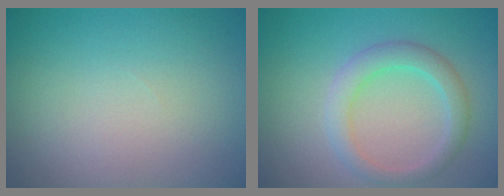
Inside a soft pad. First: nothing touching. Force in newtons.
{"total": 2.9, "press": 2.9, "slide": 0.2}